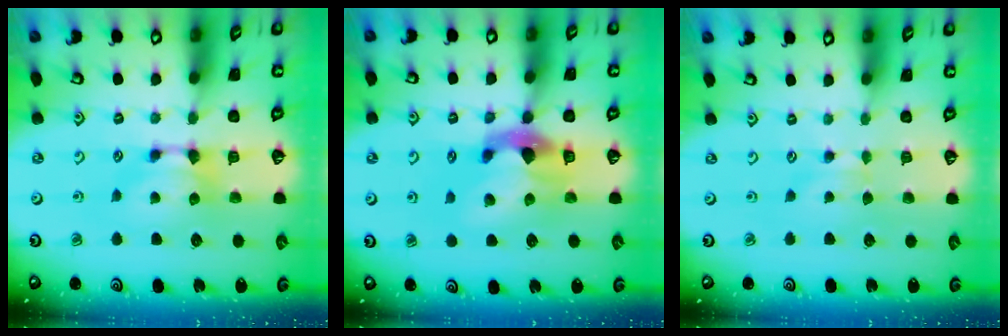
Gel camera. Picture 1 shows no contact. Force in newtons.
{"total": 6.0, "press": 5.7, "slide": 1.9}
{"total": 2.4, "press": 2.4, "slide": 0.4}